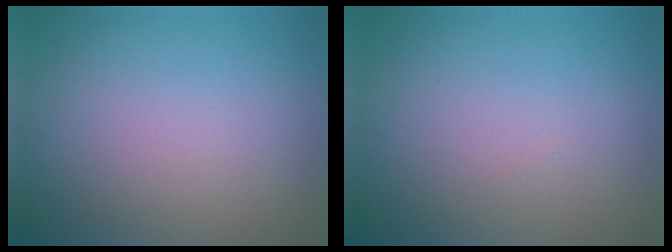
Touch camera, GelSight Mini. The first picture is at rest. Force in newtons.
{"total": 0.0}